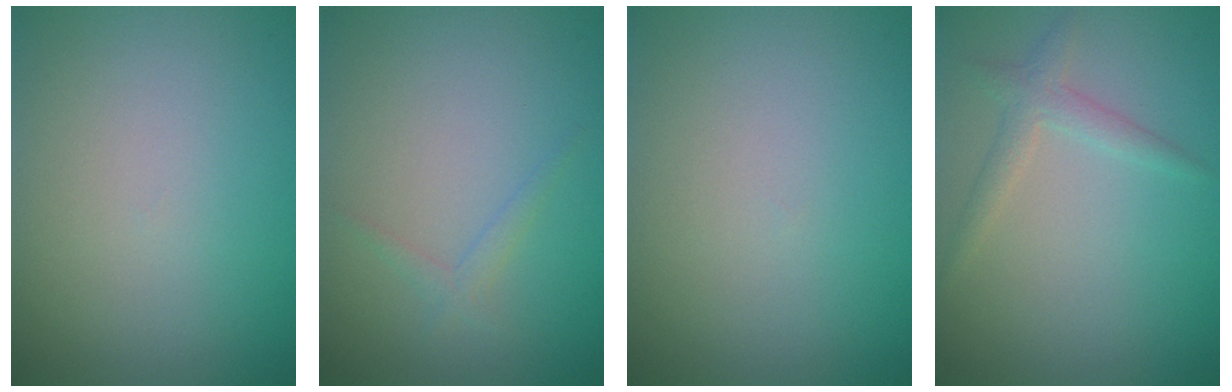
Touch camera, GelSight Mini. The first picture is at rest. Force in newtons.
{"total": 1.0, "press": 1.0, "slide": 0.1}
{"total": 0.0}
{"total": 1.7, "press": 1.7, "slide": 0.0}